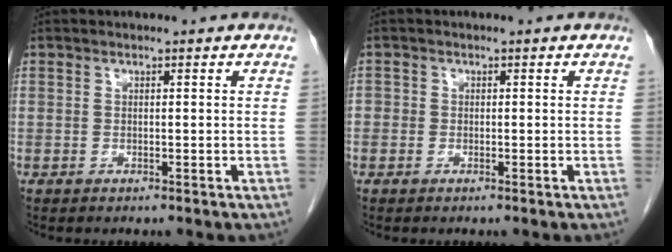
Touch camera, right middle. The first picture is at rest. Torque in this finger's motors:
{"motor_torque": [-0.32, -0.07, 0.00, 0.01]}